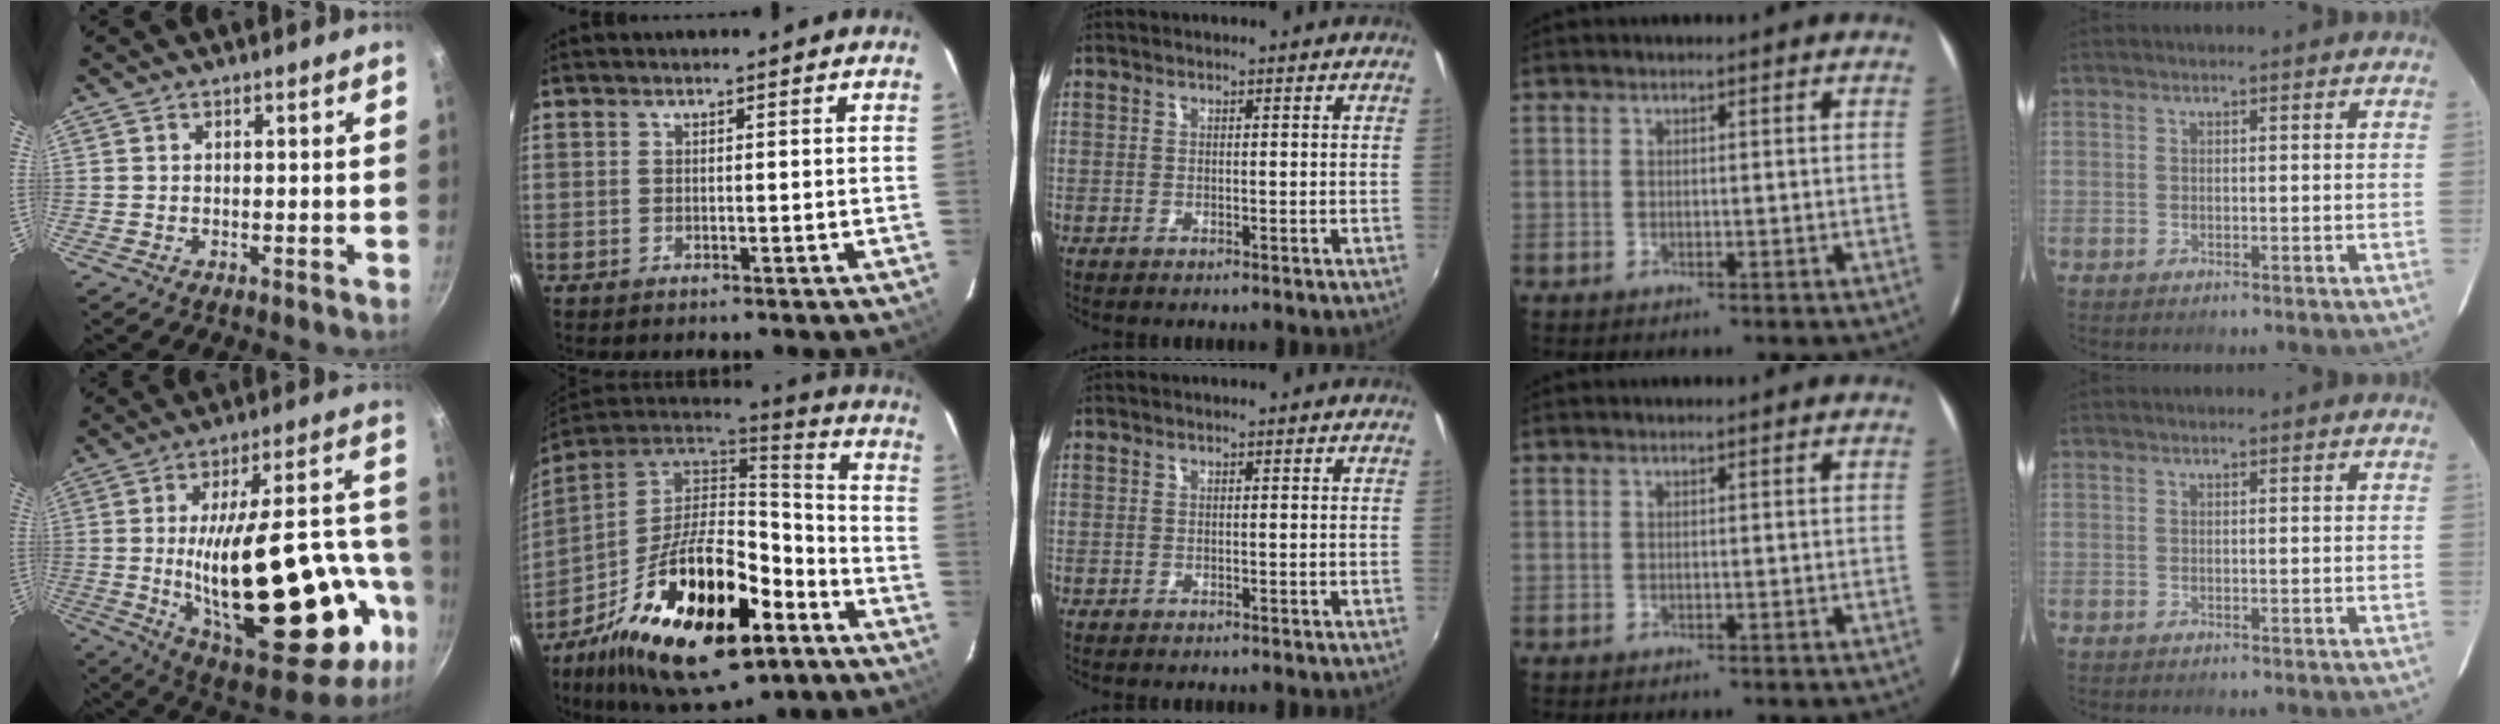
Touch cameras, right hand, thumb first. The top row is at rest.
{"thumb": {"total": 35.1, "force": [-7.4, 14.4, 31.1], "torque": [-0.430, 0.022, -0.080]}, "index": {"total": 27.0, "force": [-12.4, 11.7, 20.9], "torque": [-0.388, -0.024, -0.193]}}